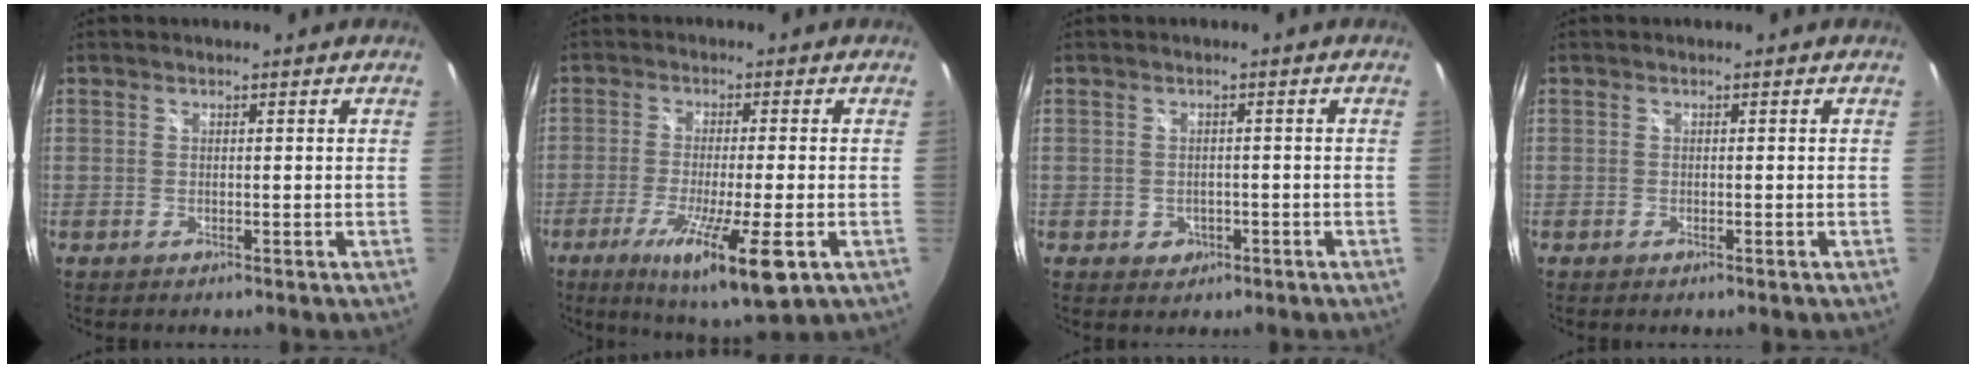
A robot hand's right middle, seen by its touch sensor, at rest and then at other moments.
{"total": 13.8, "force": [-6.1, 1.6, 12.3], "torque": [-0.234, -0.046, -0.098]}
{"total": 2.6, "force": [-0.7, 2.3, 0.8], "torque": [-0.020, 0.000, -0.003]}
{"total": 0.0}